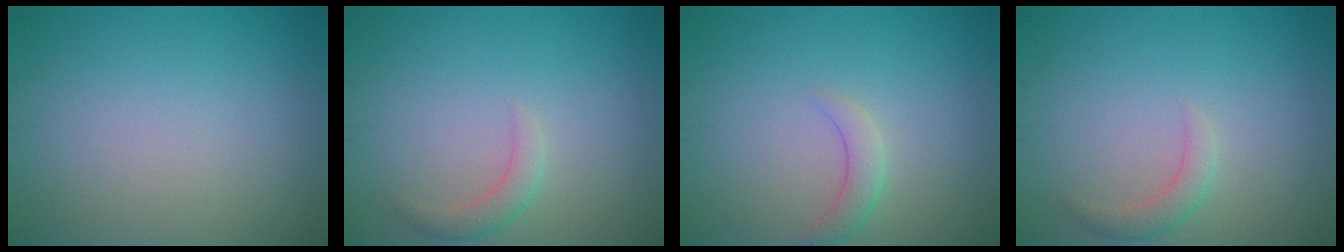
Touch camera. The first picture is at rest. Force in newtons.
{"total": 1.6, "press": 1.6, "slide": 0.1}
{"total": 1.8, "press": 1.8, "slide": 0.1}
{"total": 1.6, "press": 1.6, "slide": 0.1}